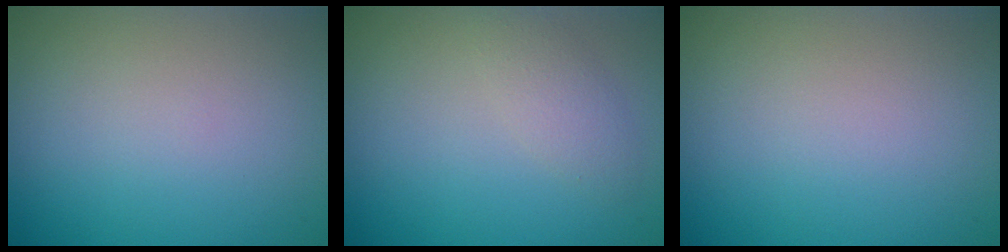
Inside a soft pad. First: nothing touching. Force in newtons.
{"total": 1.8, "press": 1.8, "slide": 0.1}
{"total": 0.0}